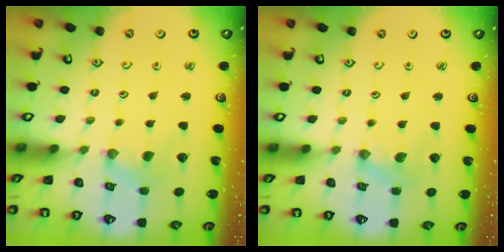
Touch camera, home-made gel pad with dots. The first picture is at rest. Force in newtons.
{"total": 0.0}